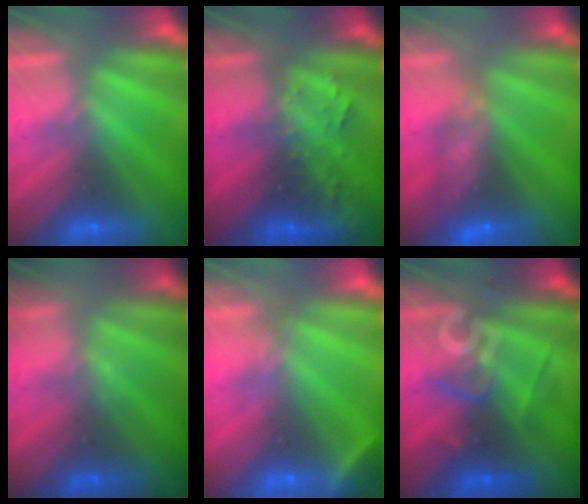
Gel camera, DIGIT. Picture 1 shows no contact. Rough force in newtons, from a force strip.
{"total": 2.7}
{"total": 9.1}
{"total": 1.3}
{"total": 2.9}
{"total": 2.6}